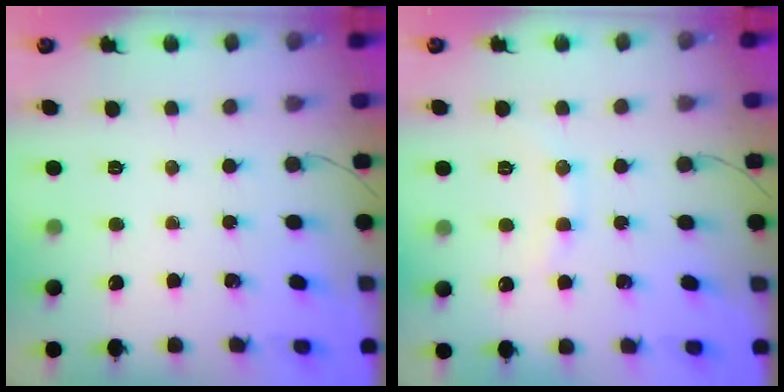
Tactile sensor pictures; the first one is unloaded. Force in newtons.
{"total": 6.6, "press": 6.5, "slide": 1.4}